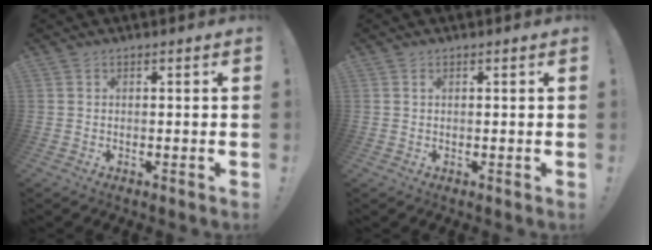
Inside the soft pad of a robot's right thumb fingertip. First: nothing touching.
{"total": 0.0}